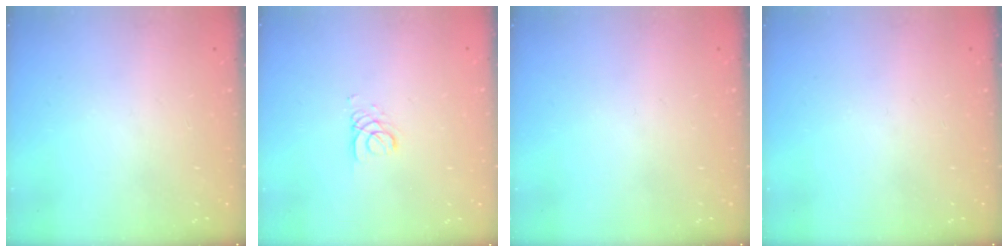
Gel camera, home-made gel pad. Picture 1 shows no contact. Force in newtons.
{"total": 2.7, "press": 2.7, "slide": 0.3}
{"total": 0.0}
{"total": 0.0}